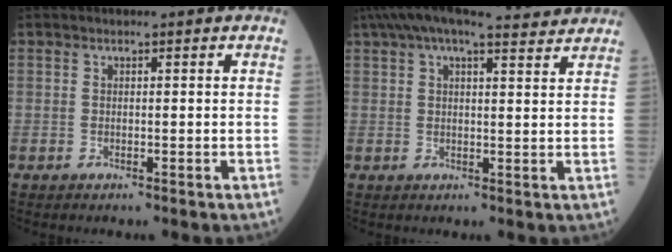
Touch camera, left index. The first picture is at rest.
{"total": 12.5, "force": [11.0, 1.7, 5.7], "torque": [-0.101, 0.037, 0.153]}